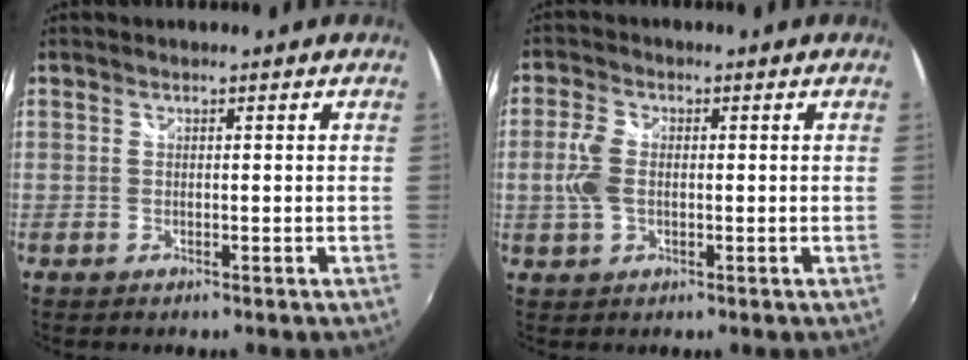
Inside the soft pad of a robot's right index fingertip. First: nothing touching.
{"total": 5.0, "force": [-0.3, 3.2, 3.9], "torque": [-0.088, 0.004, -0.005]}